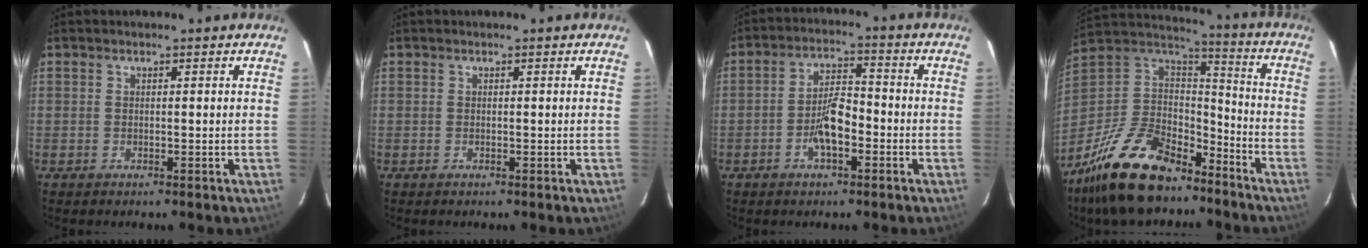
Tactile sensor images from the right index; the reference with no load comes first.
{"total": 0.0}
{"total": 5.4, "force": [-2.3, 2.1, 4.4], "torque": [-0.088, 0.010, -0.037]}
{"total": 23.6, "force": [-16.6, 11.0, 12.6], "torque": [-0.271, 0.004, -0.274]}